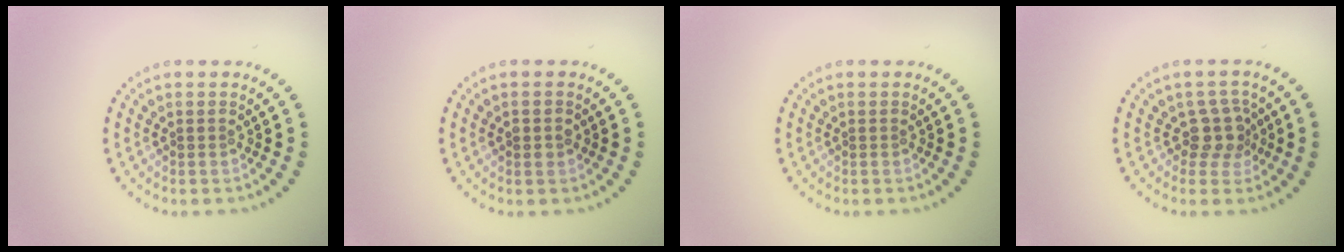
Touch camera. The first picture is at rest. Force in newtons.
{"total": 1.5, "press": 1.5, "slide": 0.1}
{"total": 0.0}
{"total": 2.4, "press": 1.9, "slide": 1.5}